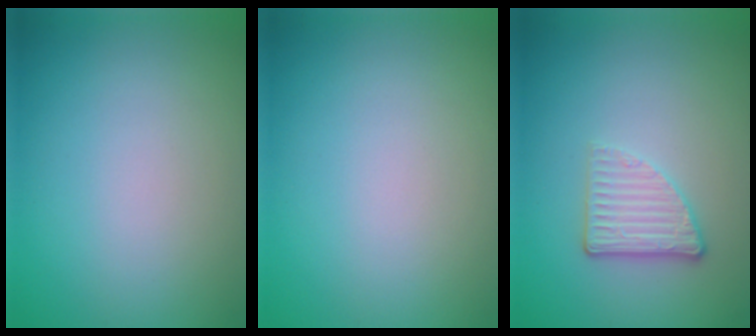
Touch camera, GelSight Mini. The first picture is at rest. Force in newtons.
{"total": 0.0}
{"total": 2.7, "press": 2.3, "slide": 1.4}